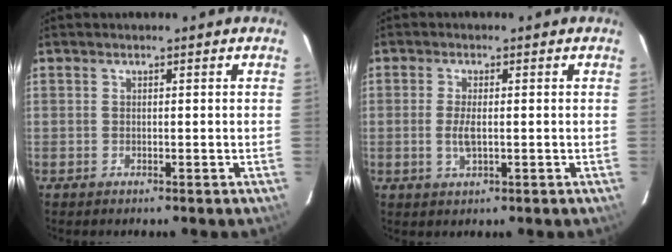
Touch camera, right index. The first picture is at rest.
{"total": 3.4, "force": [-0.5, 1.1, 3.1], "torque": [-0.062, -0.004, -0.008]}